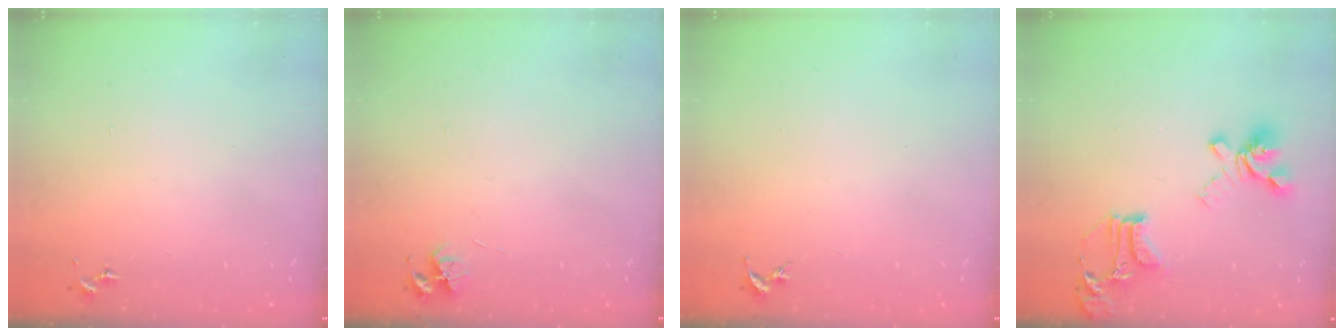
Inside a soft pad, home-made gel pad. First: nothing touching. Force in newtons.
{"total": 4.5, "press": 4.4, "slide": 0.6}
{"total": 0.0}
{"total": 17.0, "press": 17.0, "slide": 1.4}